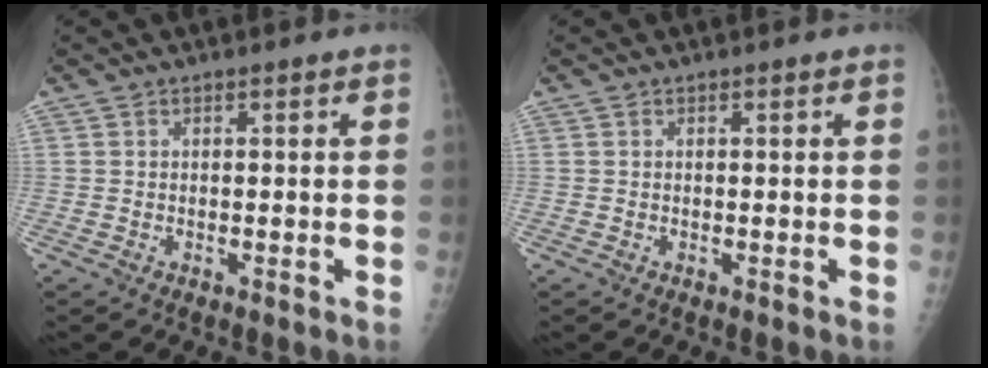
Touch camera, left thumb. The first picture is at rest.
{"total": 0.0}